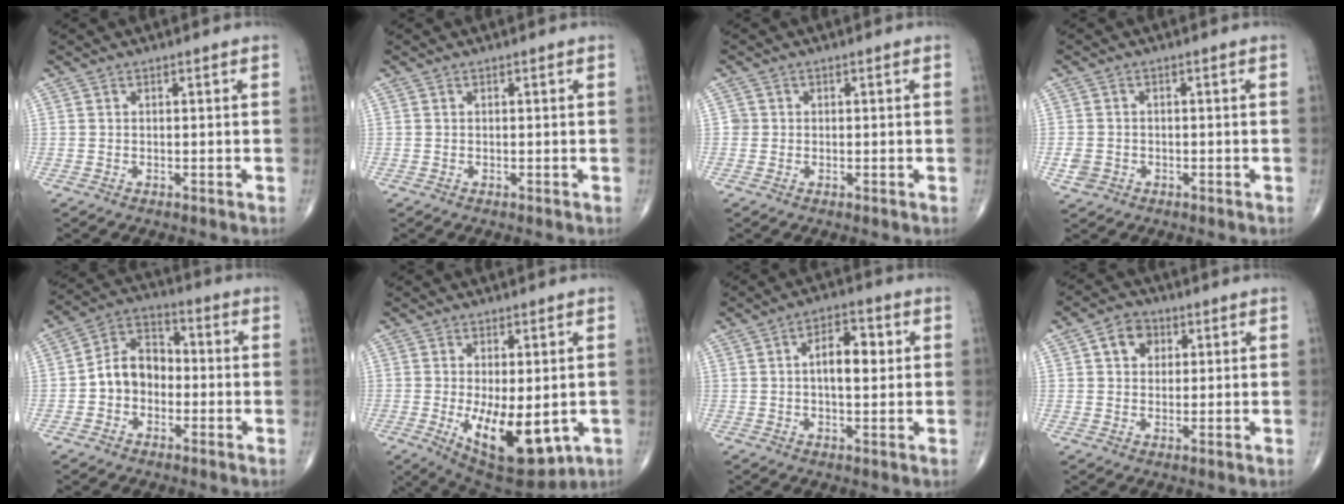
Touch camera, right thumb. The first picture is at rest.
{"total": 0.0}
{"total": 1.2, "force": [0.0, 1.2, 0.0], "torque": [0.008, 0.005, -0.003]}
{"total": 3.1, "force": [-1.1, 2.5, 1.3], "torque": [-0.026, 0.004, -0.017]}
{"total": 9.1, "force": [-1.3, 7.0, 5.7], "torque": [-0.075, 0.038, -0.039]}
{"total": 14.2, "force": [-3.0, 6.4, 12.3], "torque": [-0.178, -0.024, -0.023]}
{"total": 7.3, "force": [1.0, 3.6, 6.2], "torque": [-0.085, 0.007, 0.010]}
{"total": 5.6, "force": [1.8, 4.4, 2.9], "torque": [-0.025, 0.003, 0.026]}